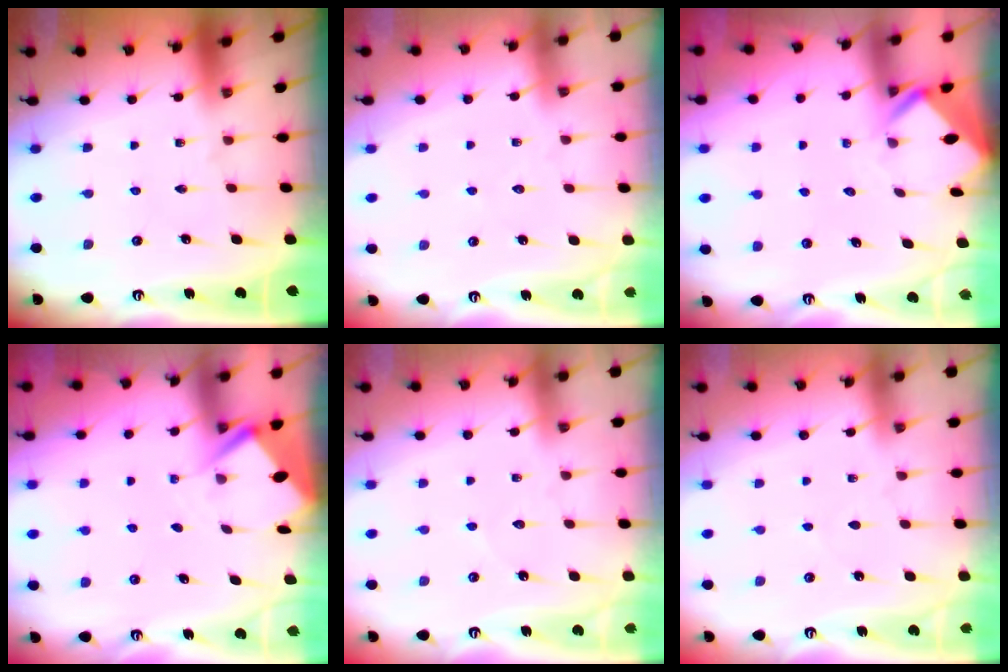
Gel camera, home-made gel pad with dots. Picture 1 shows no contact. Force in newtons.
{"total": 2.5, "press": 2.4, "slide": 0.4}
{"total": 2.8, "press": 2.8, "slide": 0.2}
{"total": 2.8, "press": 2.8, "slide": 0.4}
{"total": 2.0, "press": 2.0, "slide": 0.2}
{"total": 2.7, "press": 2.7, "slide": 0.4}